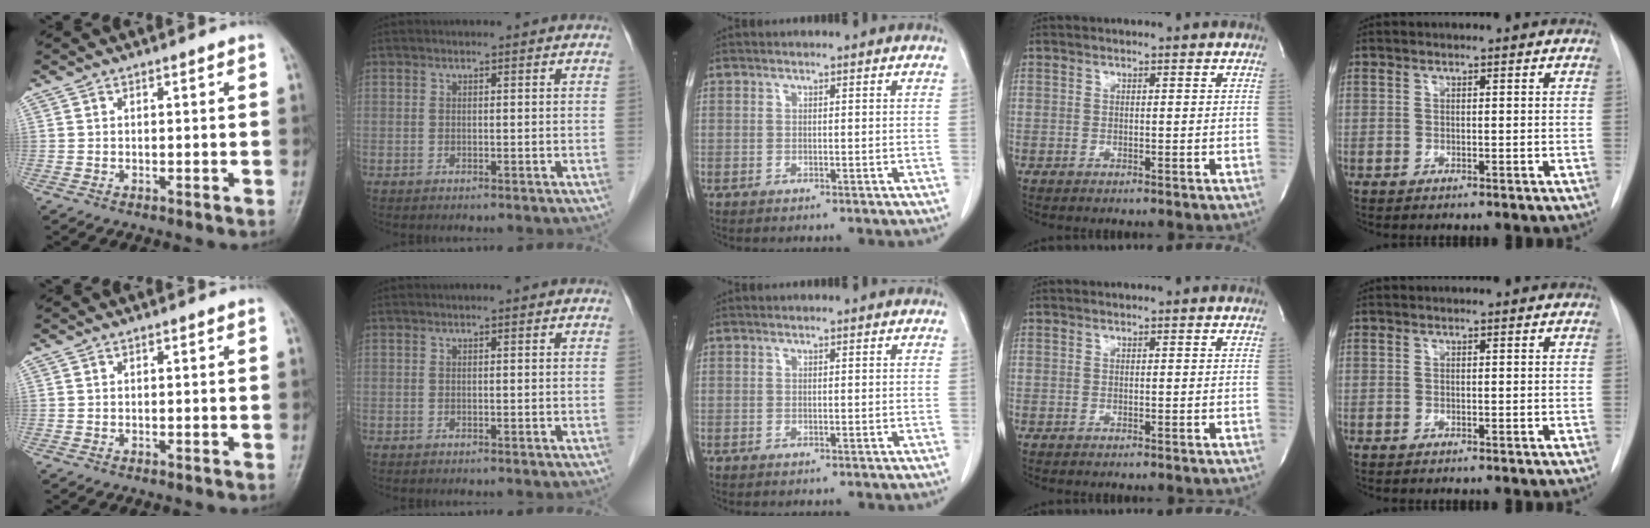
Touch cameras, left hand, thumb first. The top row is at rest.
{}